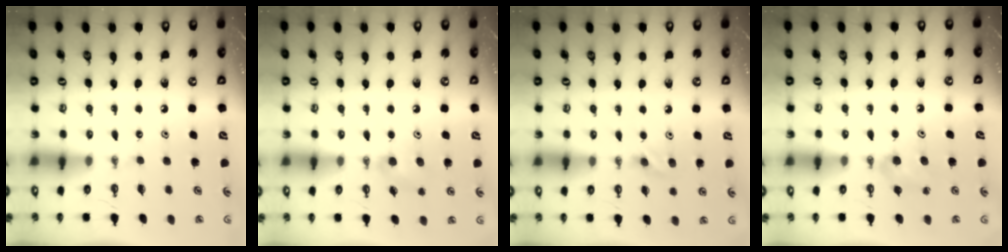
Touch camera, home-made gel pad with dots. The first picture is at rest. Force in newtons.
{"total": 7.3, "press": 6.9, "slide": 2.1}
{"total": 4.6, "press": 4.3, "slide": 1.6}
{"total": 8.1, "press": 4.5, "slide": 6.8}